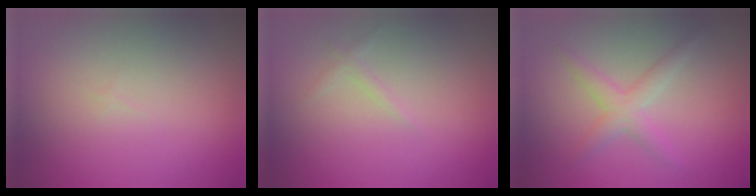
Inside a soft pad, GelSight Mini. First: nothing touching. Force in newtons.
{"total": 0.7, "press": 0.7, "slide": 0.1}
{"total": 2.2, "press": 2.2, "slide": 0.1}